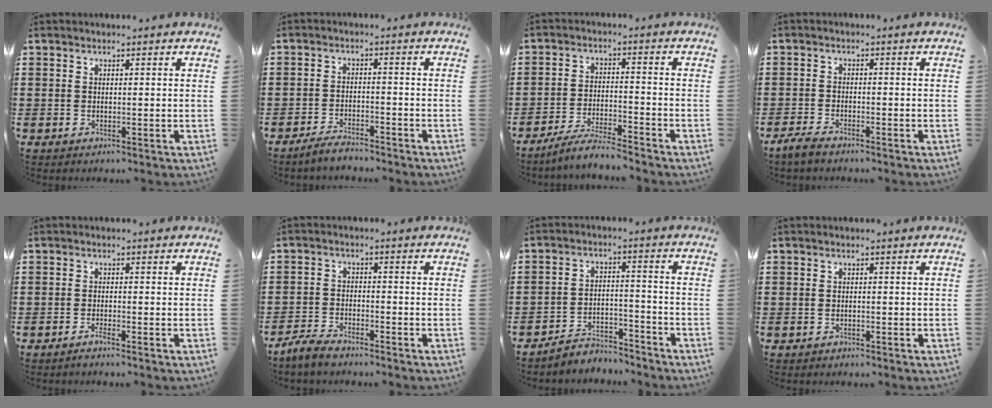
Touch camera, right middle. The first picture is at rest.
{"total": 3.2, "force": [-3.0, 0.5, 1.0], "torque": [-0.019, 0.008, -0.060]}
{"total": 5.0, "force": [-4.7, 0.2, 1.8], "torque": [-0.038, -0.003, -0.093]}
{"total": 2.6, "force": [-2.2, 0.8, 1.1], "torque": [-0.035, 0.003, -0.049]}
{"total": 1.2, "force": [-0.9, -0.1, 0.7], "torque": [-0.015, -0.006, -0.016]}
{"total": 3.5, "force": [-3.2, 0.9, 1.1], "torque": [-0.035, 0.005, -0.070]}
{"total": 4.8, "force": [-4.7, 0.9, 0.4], "torque": [-0.011, 0.010, -0.098]}
{"total": 0.9, "force": [-0.8, 0.6, 0.0], "torque": [0.000, 0.003, -0.018]}